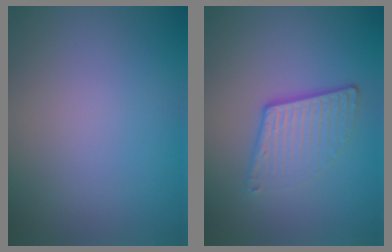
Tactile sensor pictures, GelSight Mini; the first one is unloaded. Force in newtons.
{"total": 4.0, "press": 2.8, "slide": 2.9}